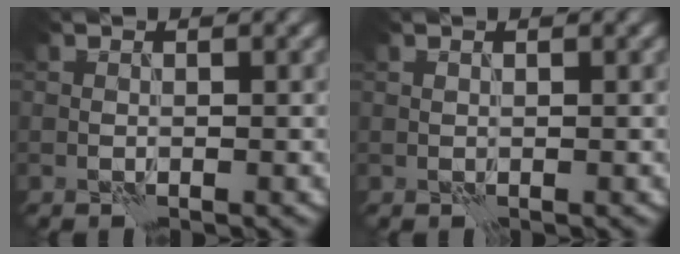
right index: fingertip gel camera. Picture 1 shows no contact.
{"total": 0.0}